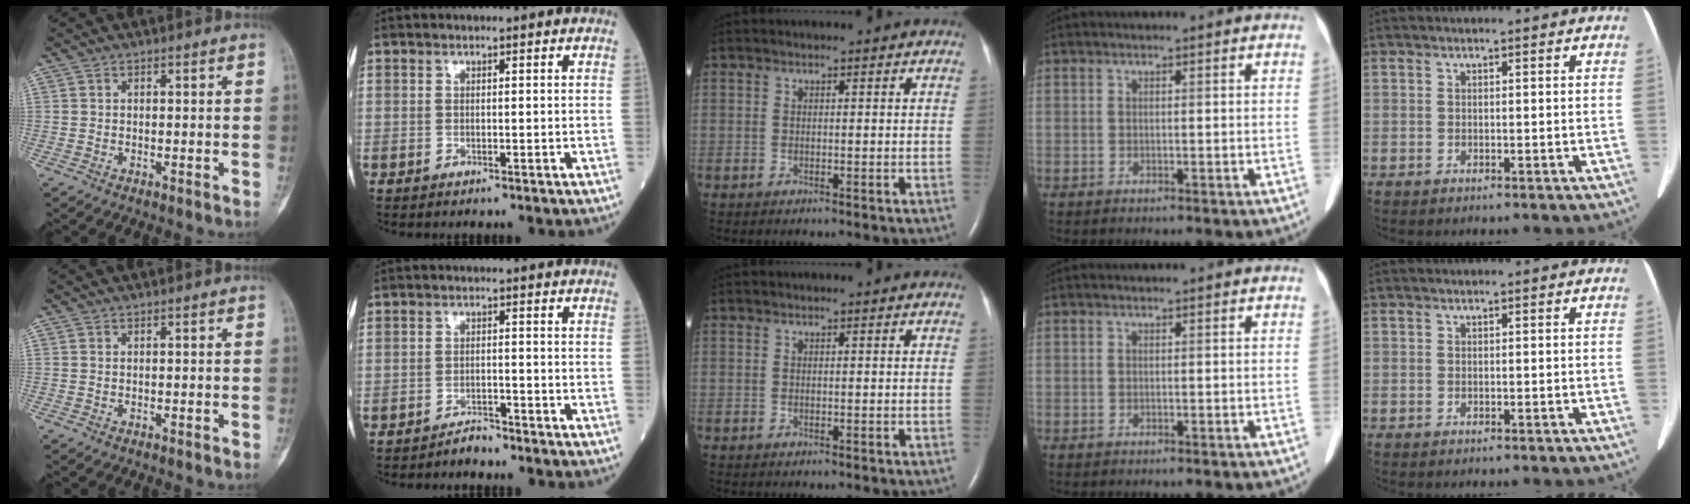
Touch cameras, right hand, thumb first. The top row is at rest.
{"index": {"total": 2.0, "force": [-1.9, 0.5, 0.3], "torque": [-0.001, 0.000, -0.033]}}